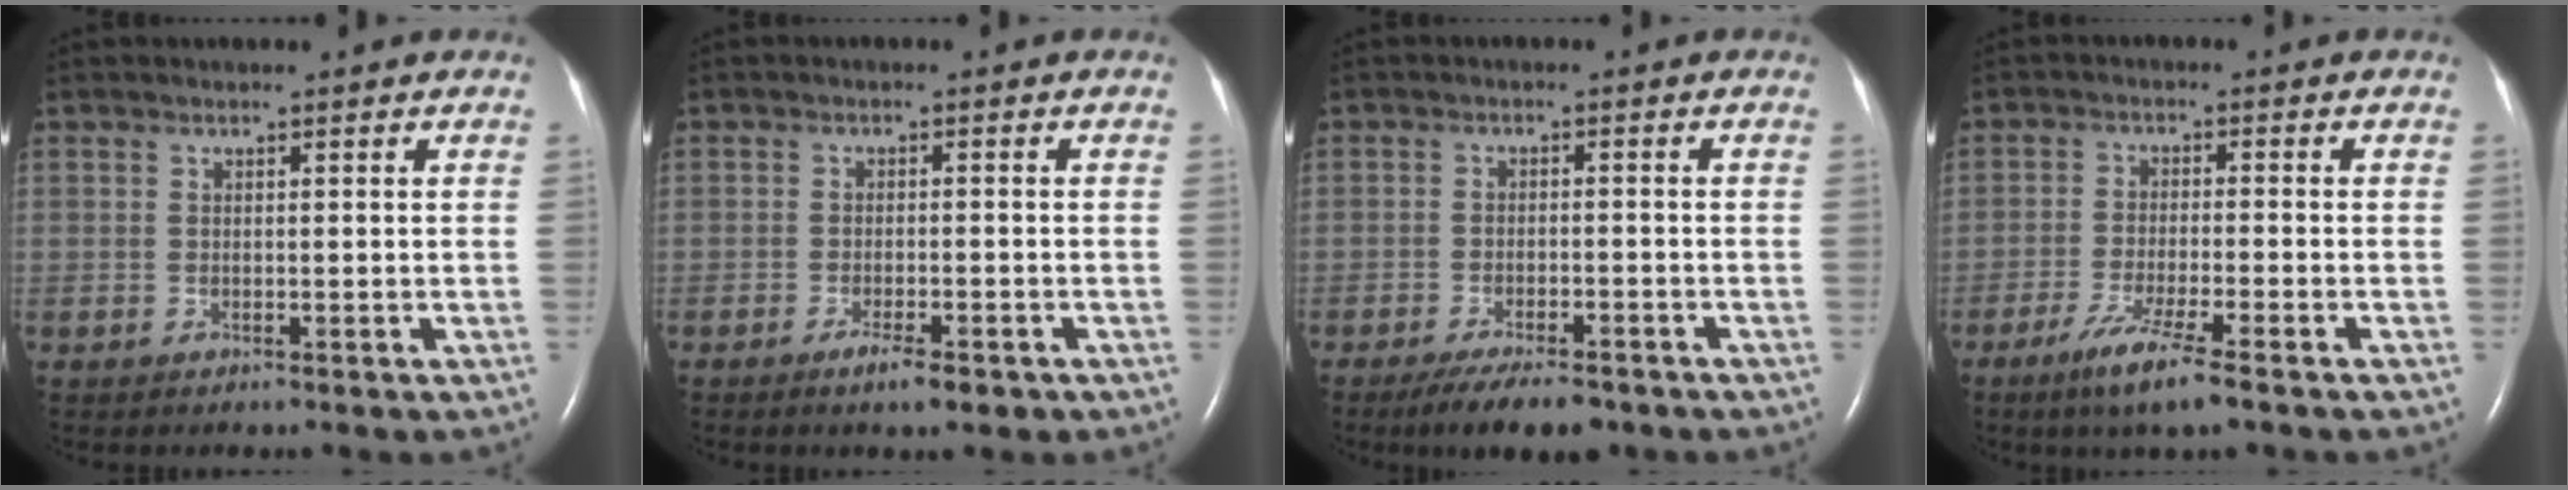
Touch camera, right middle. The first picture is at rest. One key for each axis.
{"total": 3.4, "fx": -2.2, "fy": 0.8, "fz": 2.5, "tx": -0.043, "ty": -0.002, "tz": -0.032}
{"total": 7.5, "fx": -5.8, "fy": 2.1, "fz": 4.2, "tx": -0.066, "ty": -0.010, "tz": -0.090}
{"total": 6.7, "fx": -4.3, "fy": 0.0, "fz": 5.1, "tx": -0.103, "ty": -0.018, "tz": -0.079}